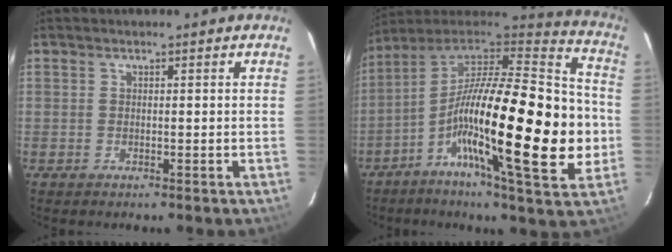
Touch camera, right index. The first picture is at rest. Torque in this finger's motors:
{"motor_torque": [2.14, 0.00, 1.05, 0.21]}